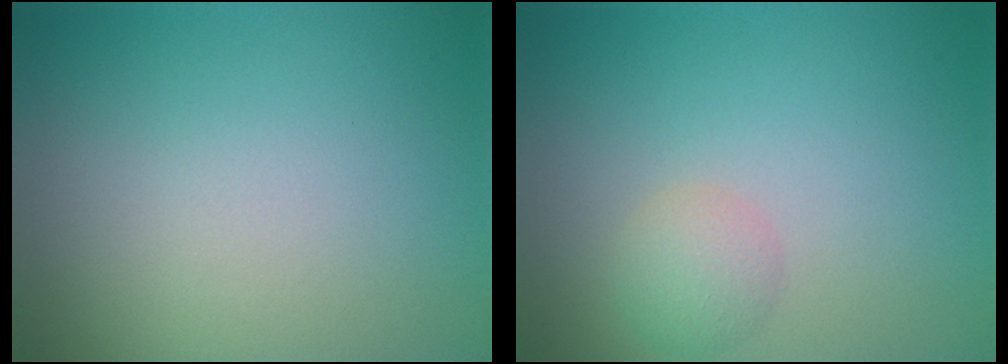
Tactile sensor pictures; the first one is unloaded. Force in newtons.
{"total": 1.8, "press": 1.8, "slide": 0.1}